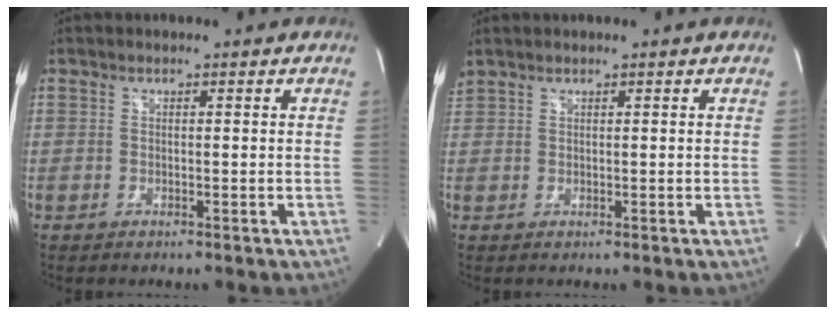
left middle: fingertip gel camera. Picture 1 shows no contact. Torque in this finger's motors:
{"motor_torque": [0.39, -0.39, 0.10, 0.04]}